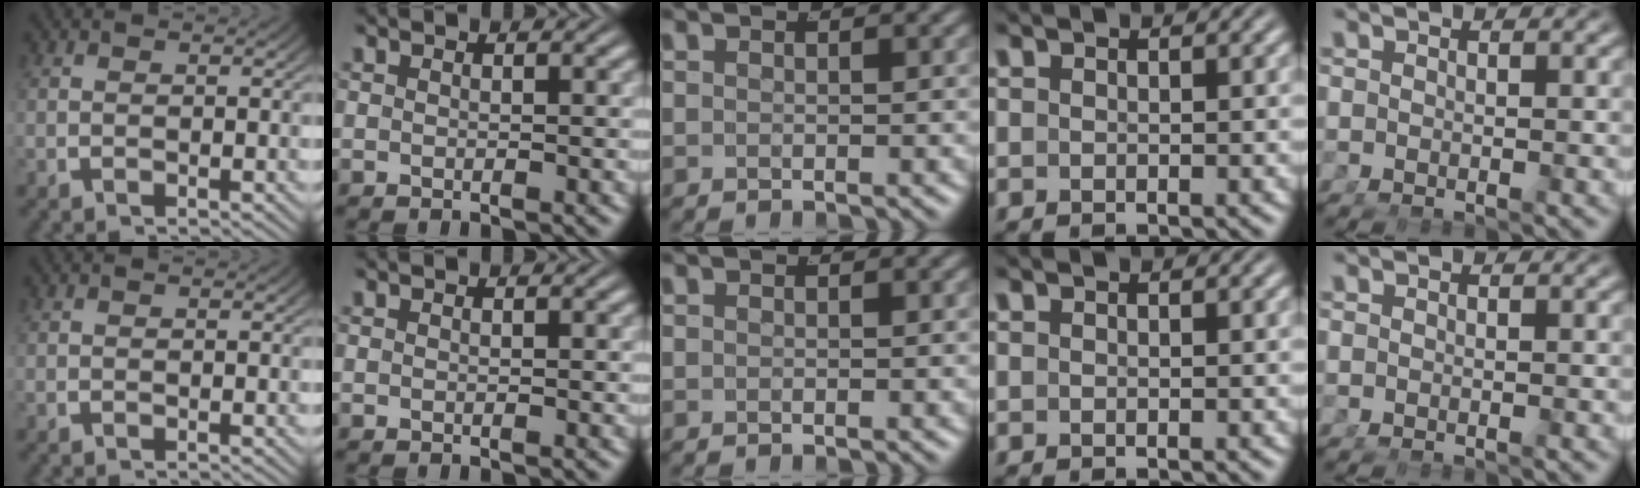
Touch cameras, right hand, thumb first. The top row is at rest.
{}